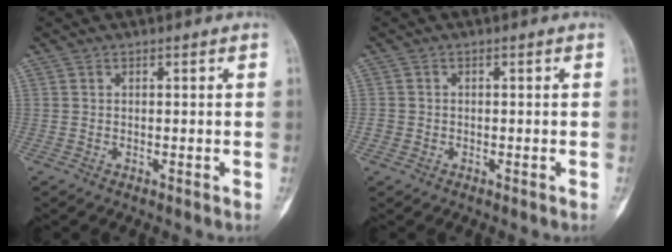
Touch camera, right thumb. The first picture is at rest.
{"total": 1.2, "force": [-0.3, 1.1, 0.2], "torque": [-0.002, 0.005, -0.008]}